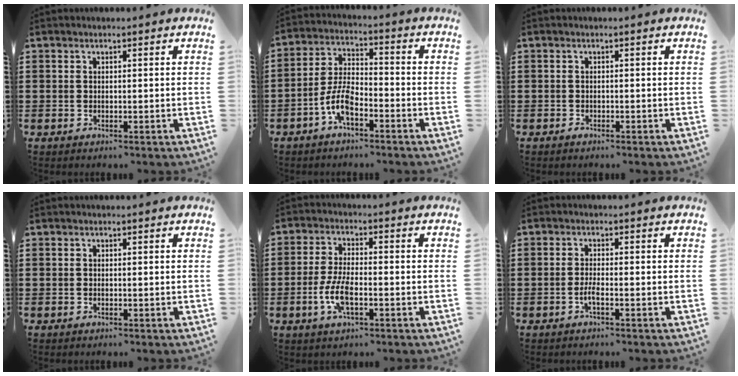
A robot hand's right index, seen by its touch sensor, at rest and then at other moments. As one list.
[{"total": 6.8, "force": [-3.5, 2.8, 5.1], "torque": [-0.128, -0.001, -0.074]}, {"total": 0.6, "force": [-0.6, 0.2, 0.2], "torque": [-0.005, -0.001, -0.011]}, {"total": 0.0}, {"total": 6.3, "force": [-2.2, 2.4, 5.4], "torque": [-0.123, -0.005, -0.045]}, {"total": 2.1, "force": [-1.1, 0.2, 1.7], "torque": [-0.040, -0.003, -0.022]}]